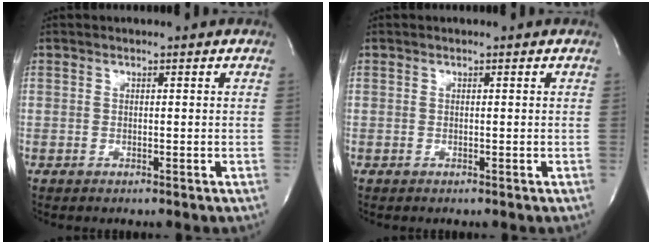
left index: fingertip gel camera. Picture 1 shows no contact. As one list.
[{"total": 0.0}]